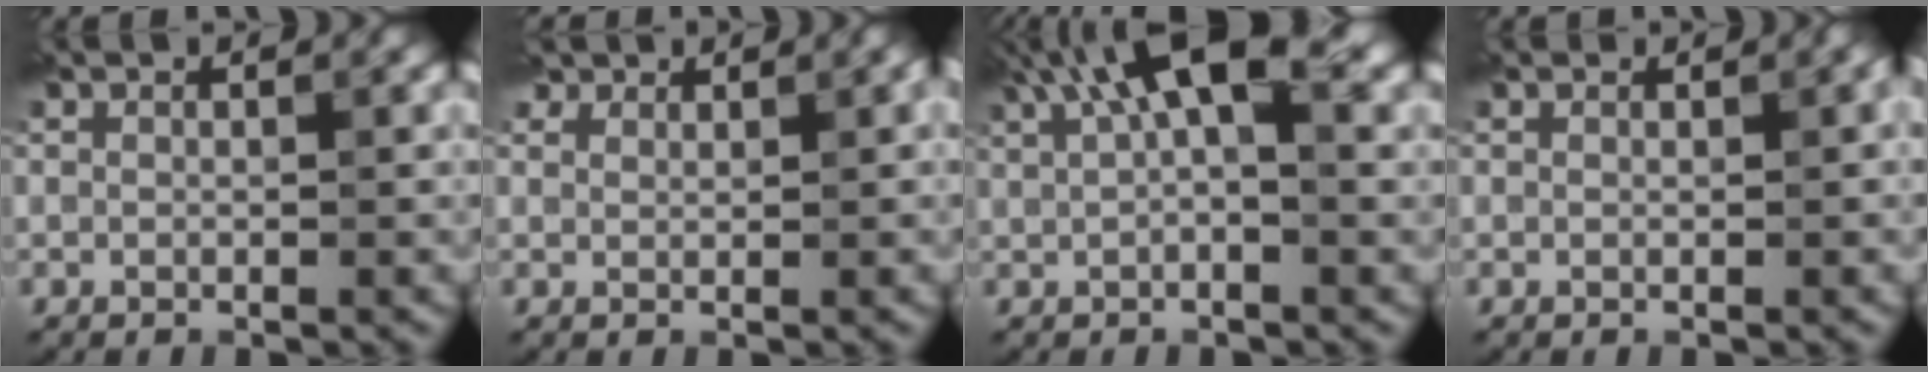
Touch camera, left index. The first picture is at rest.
{"total": 2.3, "force": [2.0, 1.0, 0.7], "torque": [-0.010, -0.002, 0.035]}
{"total": 7.0, "force": [3.2, 2.3, 5.8], "torque": [-0.096, 0.016, 0.046]}
{"total": 0.8, "force": [0.7, 0.1, 0.3], "torque": [-0.004, 0.000, 0.008]}